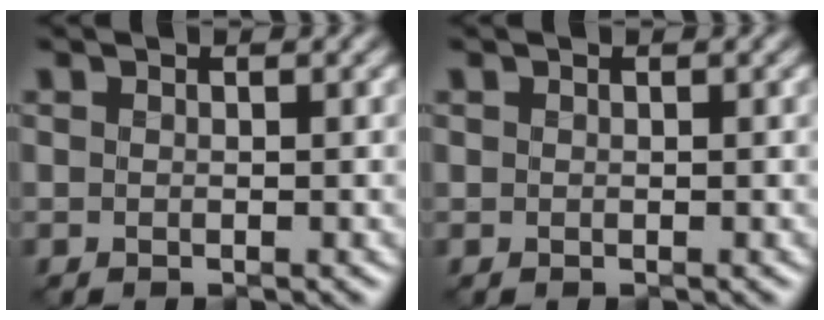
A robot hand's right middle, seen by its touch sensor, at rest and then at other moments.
{"total": 0.0}